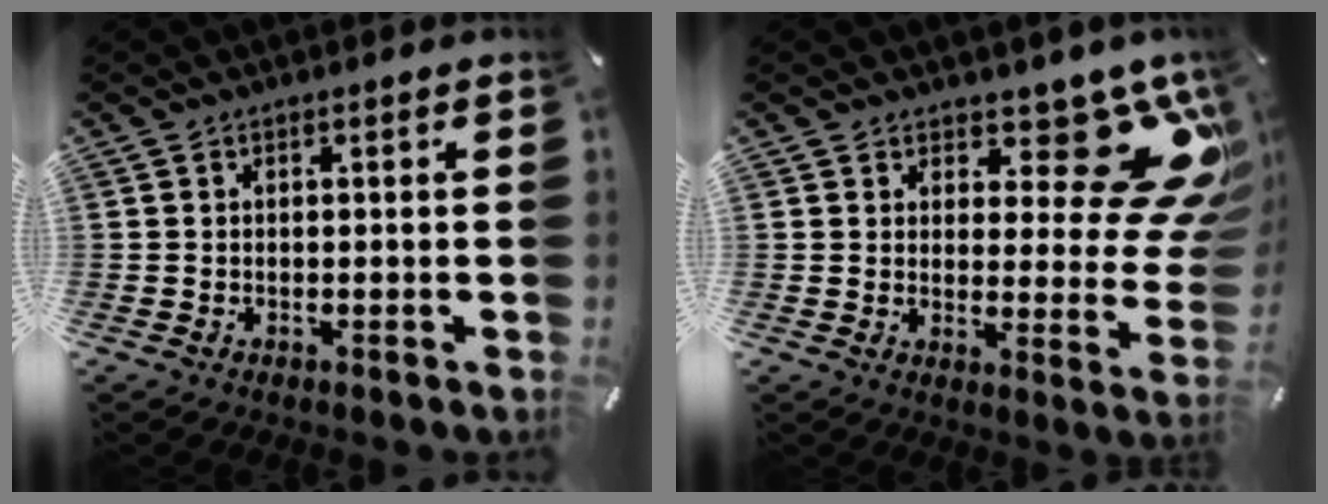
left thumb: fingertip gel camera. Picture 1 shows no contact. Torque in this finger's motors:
{"motor_torque": [0.62, 0.06, 0.32, 0.08, 0.03]}